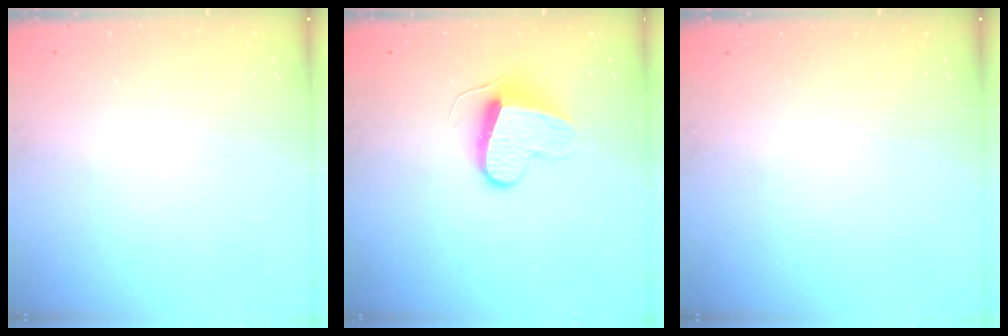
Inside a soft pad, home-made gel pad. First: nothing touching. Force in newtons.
{"total": 9.2, "press": 9.2, "slide": 0.5}
{"total": 0.0}